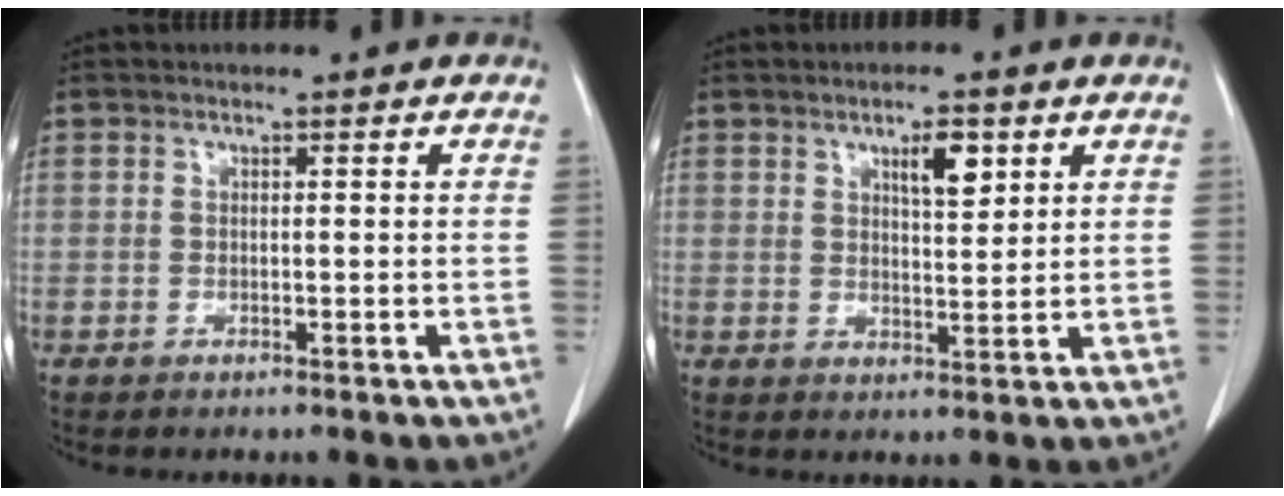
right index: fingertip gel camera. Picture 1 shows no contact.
{"total": 4.8, "force": [2.4, 1.4, 3.9], "torque": [-0.064, -0.001, 0.042]}